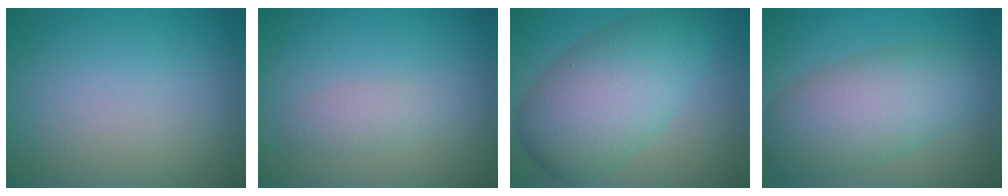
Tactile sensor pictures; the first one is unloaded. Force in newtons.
{"total": 1.4, "press": 1.4, "slide": 0.1}
{"total": 8.6, "press": 8.6, "slide": 0.2}
{"total": 7.3, "press": 7.3, "slide": 0.1}